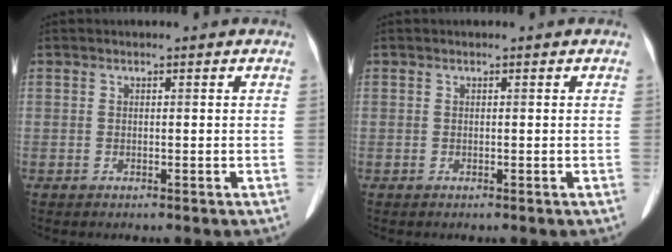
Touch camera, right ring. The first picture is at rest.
{"total": 0.0}